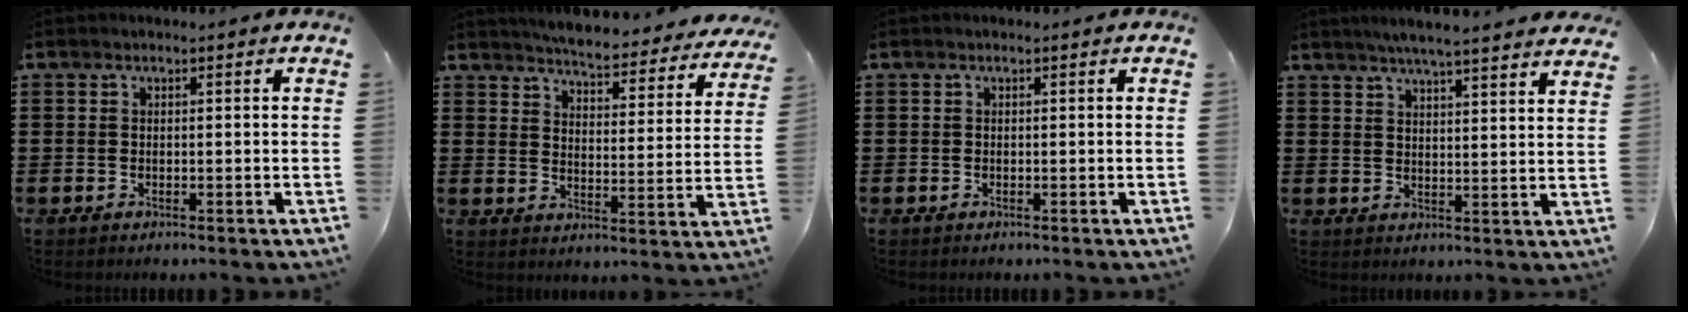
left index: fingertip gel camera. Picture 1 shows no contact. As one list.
[{"total": 5.0, "force": [4.9, -0.4, 1.0], "torque": [-0.036, -0.043, 0.080]}, {"total": 0.0}, {"total": 4.6, "force": [4.3, -0.5, 1.5], "torque": [-0.045, -0.022, 0.074]}]